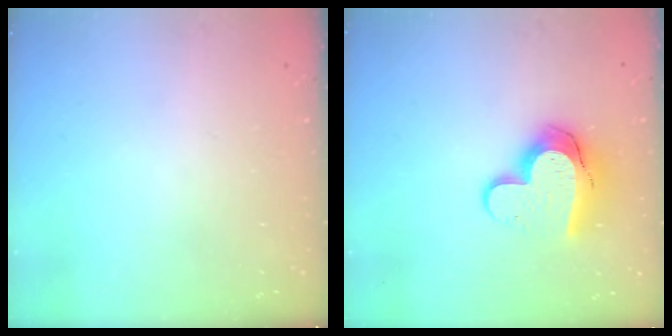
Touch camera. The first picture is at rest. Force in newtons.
{"total": 13.3, "press": 13.3, "slide": 1.1}